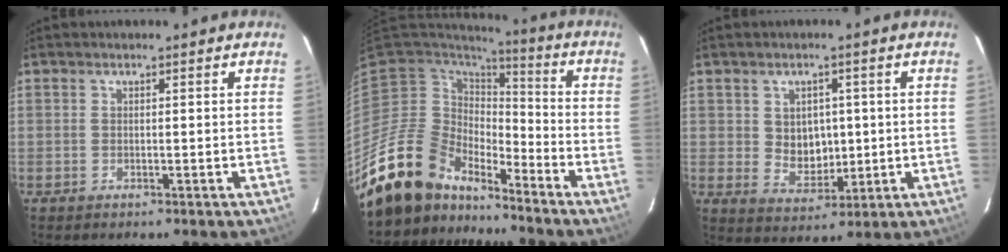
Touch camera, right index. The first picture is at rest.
{"total": 15.1, "force": [-13.4, 6.4, 2.5], "torque": [-0.070, 0.017, -0.240]}
{"total": 6.5, "force": [0.6, 5.5, 3.4], "torque": [-0.060, 0.003, 0.024]}